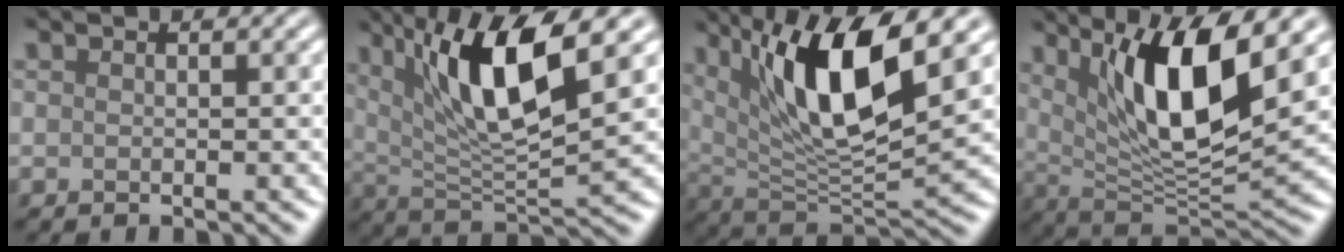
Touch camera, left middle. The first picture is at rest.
{"total": 9.5, "force": [3.6, 2.5, 8.5], "torque": [-0.142, -0.010, 0.065]}
{"total": 10.6, "force": [3.9, 3.0, 9.4], "torque": [-0.152, -0.011, 0.073]}
{"total": 9.8, "force": [3.7, 2.7, 8.7], "torque": [-0.139, -0.019, 0.071]}